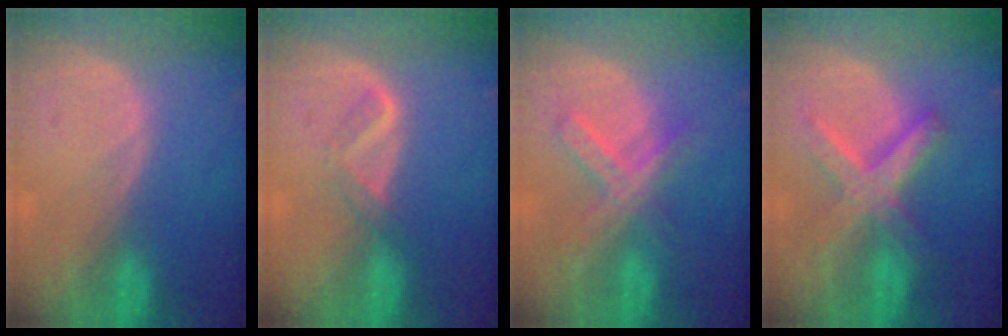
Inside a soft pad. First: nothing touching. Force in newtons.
{"total": 2.8, "press": 2.7, "slide": 0.7}
{"total": 7.3, "press": 6.3, "slide": 3.8}
{"total": 8.2, "press": 8.2, "slide": 0.7}